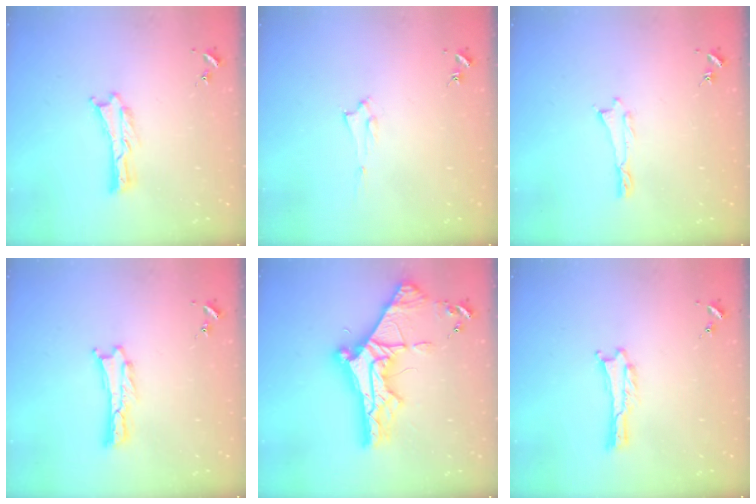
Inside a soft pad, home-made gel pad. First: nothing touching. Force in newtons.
{"total": 1.5, "press": 1.5, "slide": 0.2}
{"total": 0.0}
{"total": 0.7, "press": 0.7, "slide": 0.2}
{"total": 10.8, "press": 10.7, "slide": 1.2}
{"total": 0.0}